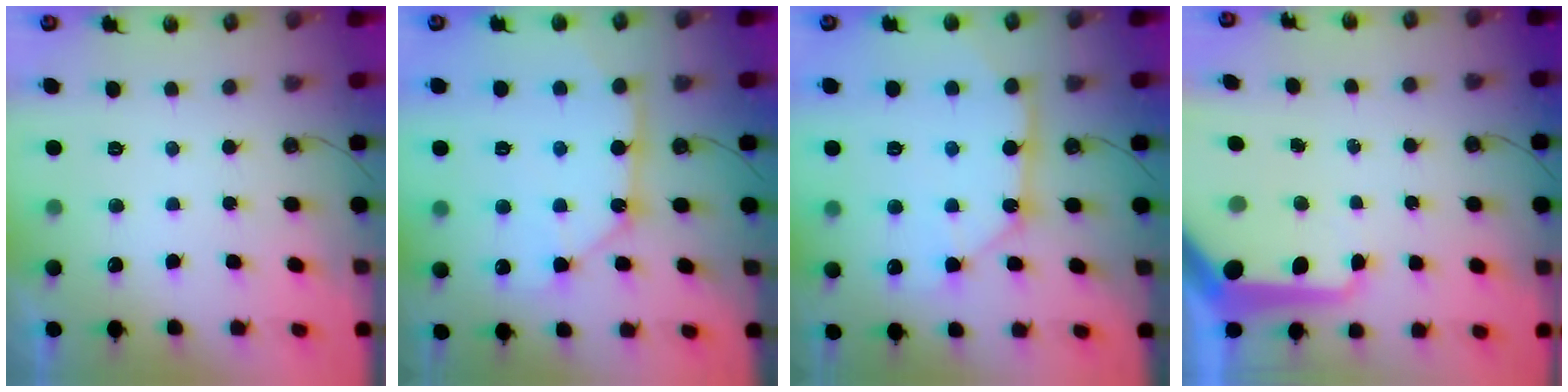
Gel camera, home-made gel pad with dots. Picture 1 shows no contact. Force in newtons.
{"total": 10.5, "press": 10.4, "slide": 1.1}
{"total": 14.2, "press": 14.1, "slide": 1.5}
{"total": 16.4, "press": 16.3, "slide": 1.7}